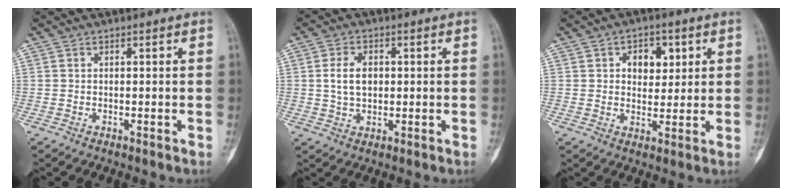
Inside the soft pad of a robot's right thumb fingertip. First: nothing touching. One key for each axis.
{"total": 5.6, "fx": 0.7, "fy": 3.6, "fz": 4.1, "tx": -0.068, "ty": 0.000, "tz": 0.012}
{"total": 6.4, "fx": 2.0, "fy": 4.4, "fz": 4.1, "tx": -0.023, "ty": -0.006, "tz": 0.027}